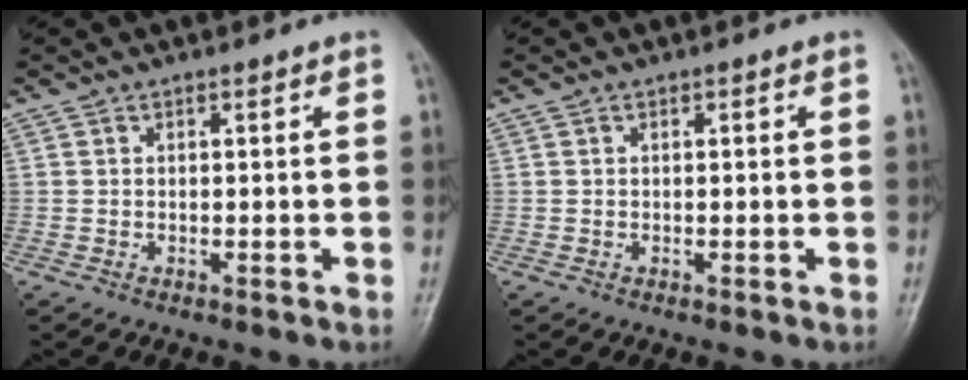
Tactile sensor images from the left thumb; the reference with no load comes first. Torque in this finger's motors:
{"motor_torque": [-0.23, 0.01, -0.17, -0.04, 0.00]}